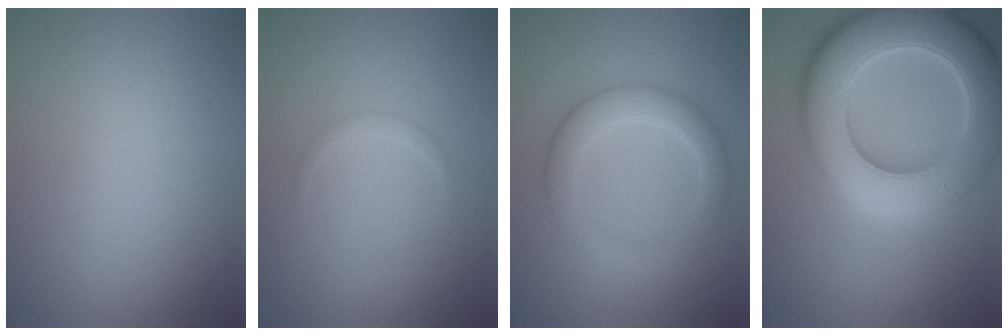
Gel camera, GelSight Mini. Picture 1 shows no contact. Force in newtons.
{"total": 0.6, "press": 0.6, "slide": 0.1}
{"total": 3.9, "press": 3.9, "slide": 0.3}
{"total": 12.1, "press": 12.1, "slide": 0.6}